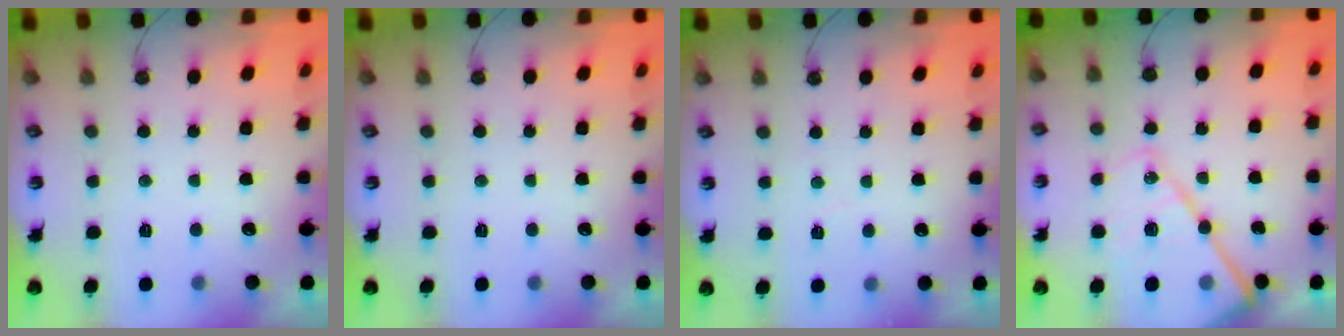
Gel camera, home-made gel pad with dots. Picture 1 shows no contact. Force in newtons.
{"total": 0.0}
{"total": 2.9, "press": 2.9, "slide": 0.5}
{"total": 18.3, "press": 18.2, "slide": 1.8}